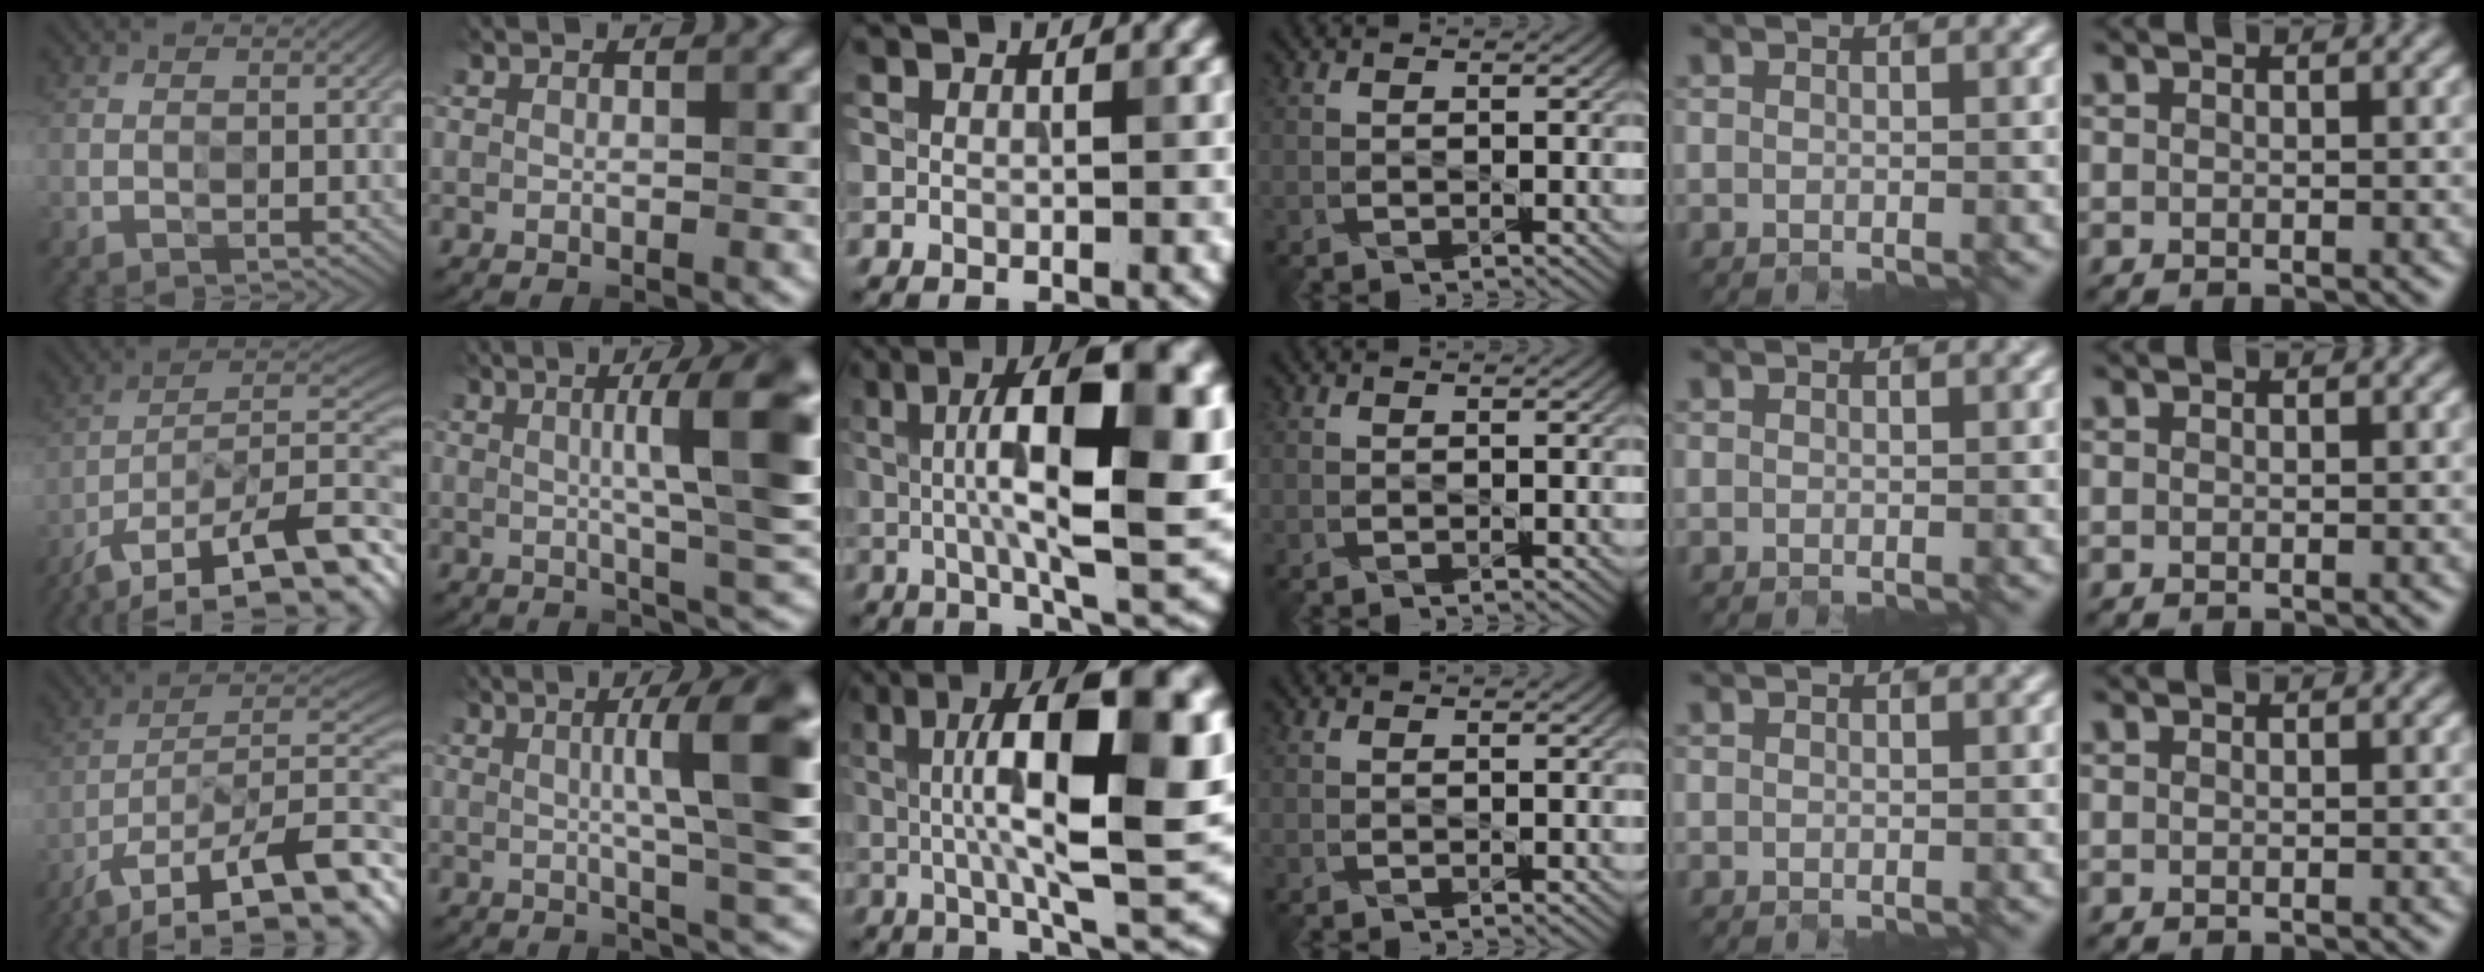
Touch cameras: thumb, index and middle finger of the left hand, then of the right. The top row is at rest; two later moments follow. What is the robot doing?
{"motion": "open", "object": "glasses case"}